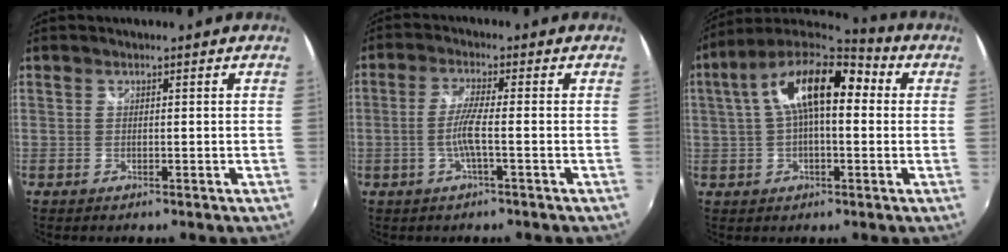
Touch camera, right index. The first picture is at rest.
{"total": 4.5, "force": [-1.4, -0.3, 4.2], "torque": [-0.091, -0.001, -0.027]}
{"total": 16.5, "force": [3.3, 7.1, 14.5], "torque": [-0.259, 0.033, 0.041]}